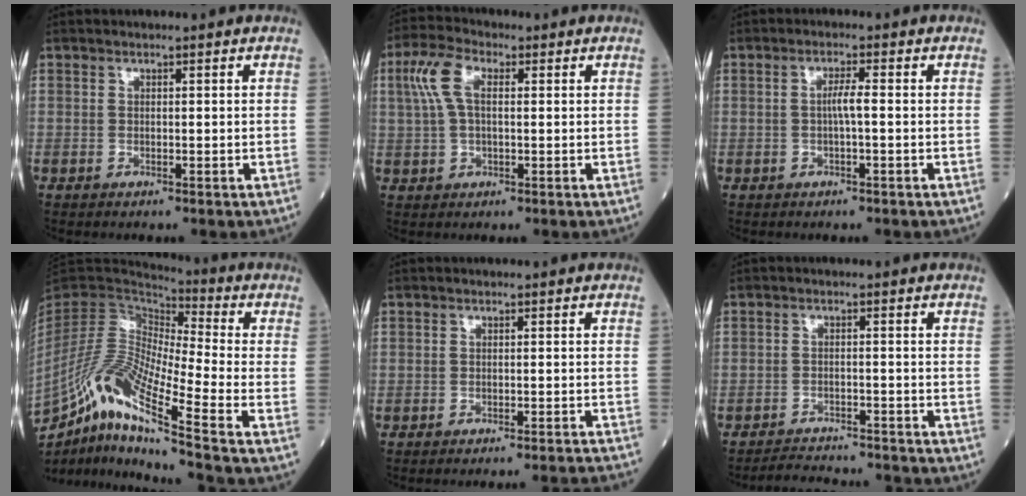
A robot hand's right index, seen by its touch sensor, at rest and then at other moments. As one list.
[{"total": 6.5, "force": [1.6, 2.9, 5.6], "torque": [-0.137, 0.024, 0.034]}, {"total": 2.3, "force": [-0.2, 0.0, 2.3], "torque": [-0.041, 0.001, -0.003]}, {"total": 17.1, "force": [-10.5, 0.0, 13.5], "torque": [-0.270, -0.018, -0.194]}, {"total": 10.2, "force": [-9.9, -1.4, 2.1], "torque": [-0.005, -0.013, -0.111]}, {"total": 8.0, "force": [-8.0, 0.7, 1.0], "torque": [-0.011, 0.003, -0.117]}]